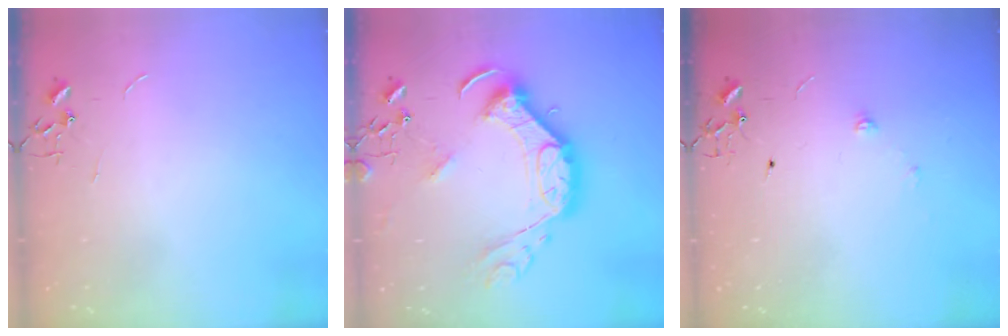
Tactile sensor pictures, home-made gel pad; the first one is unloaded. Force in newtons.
{"total": 18.6, "press": 18.6, "slide": 1.1}
{"total": 5.5, "press": 5.4, "slide": 0.9}